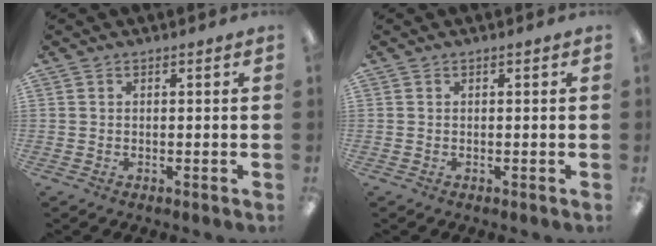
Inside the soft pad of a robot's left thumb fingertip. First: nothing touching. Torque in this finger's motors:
{"motor_torque": [0.00, 0.00, -0.05, 0.04, 0.00]}